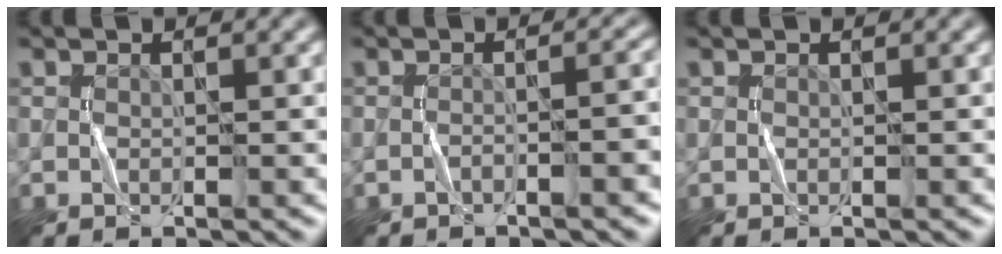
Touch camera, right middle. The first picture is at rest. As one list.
[{"total": 2.8, "force": [-1.7, 0.6, 2.2], "torque": [-0.021, 0.017, -0.030]}, {"total": 0.0}]